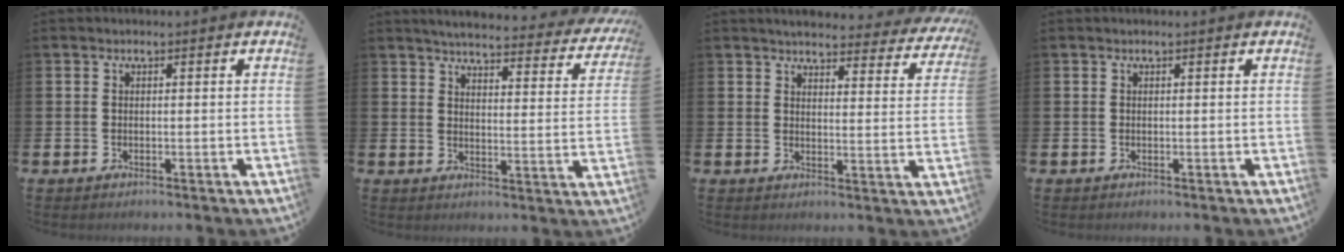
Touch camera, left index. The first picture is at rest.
{"total": 4.2, "force": [4.0, 0.5, 1.4], "torque": [-0.041, -0.034, 0.063]}
{"total": 3.9, "force": [3.7, 0.6, 0.8], "torque": [-0.022, -0.031, 0.060]}
{"total": 0.0}